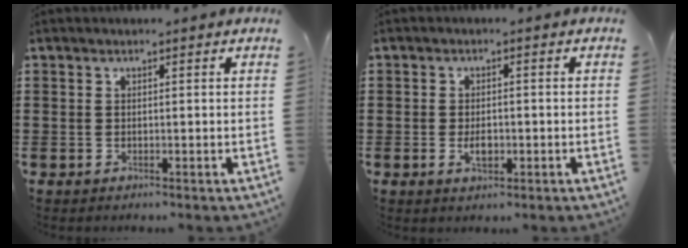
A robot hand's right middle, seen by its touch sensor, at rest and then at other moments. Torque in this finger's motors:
{"motor_torque": [1.08, 0.19, 0.06, 0.06]}